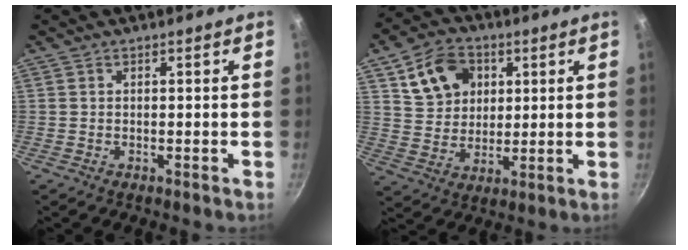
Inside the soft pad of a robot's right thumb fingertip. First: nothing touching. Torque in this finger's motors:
{"motor_torque": [-1.00, 1.19, -0.06, 0.11, 0.19]}